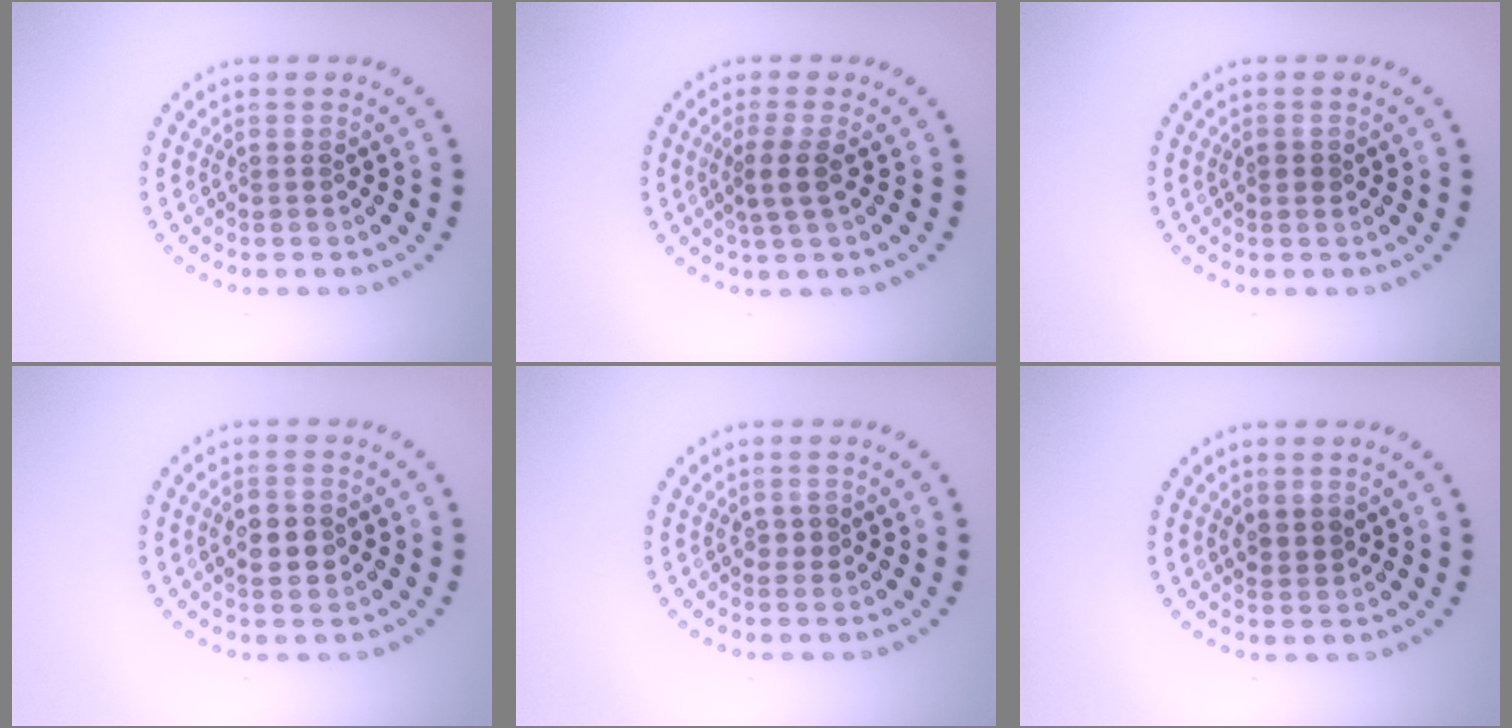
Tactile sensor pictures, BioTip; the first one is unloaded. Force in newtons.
{"total": 2.2, "press": 1.8, "slide": 1.2}
{"total": 0.7, "press": 0.7, "slide": 0.0}
{"total": 2.9, "press": 2.9, "slide": 0.1}
{"total": 0.9, "press": 0.9, "slide": 0.2}
{"total": 1.6, "press": 1.3, "slide": 0.9}